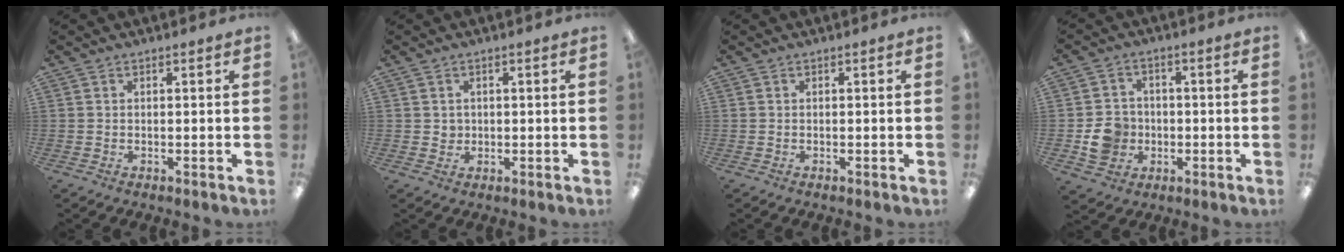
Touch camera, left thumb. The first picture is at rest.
{"total": 1.7, "force": [0.5, 1.6, 0.3], "torque": [-0.001, 0.001, 0.006]}
{"total": 0.0}
{"total": 8.3, "force": [-2.1, 7.4, 3.1], "torque": [-0.061, 0.017, -0.034]}